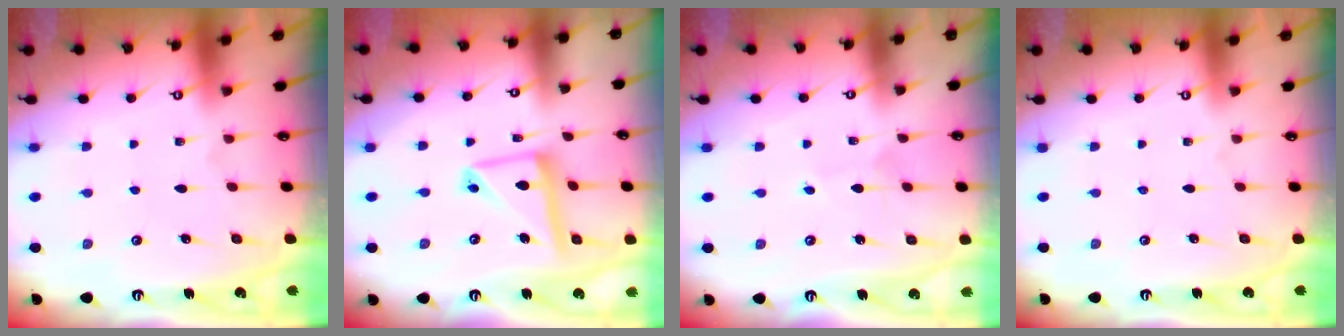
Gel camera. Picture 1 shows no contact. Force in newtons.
{"total": 13.6, "press": 13.5, "slide": 1.5}
{"total": 2.1, "press": 2.1, "slide": 0.1}
{"total": 0.0}